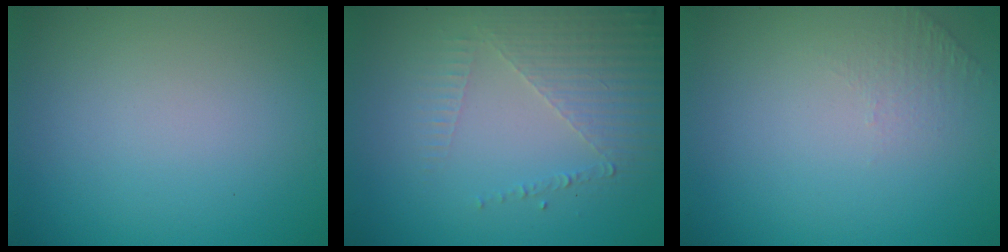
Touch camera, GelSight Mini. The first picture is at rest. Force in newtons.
{"total": 5.0, "press": 2.9, "slide": 4.1}
{"total": 1.0, "press": 0.5, "slide": 0.9}